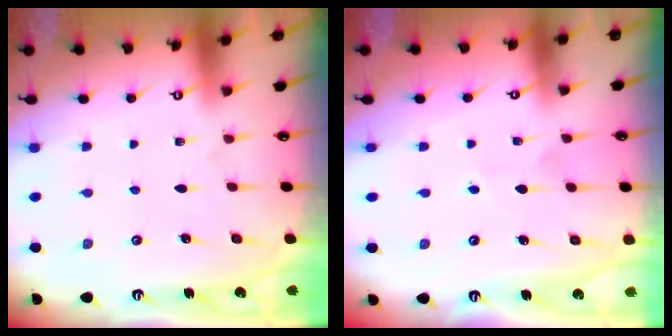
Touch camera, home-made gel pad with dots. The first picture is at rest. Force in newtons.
{"total": 2.6, "press": 2.4, "slide": 1.0}